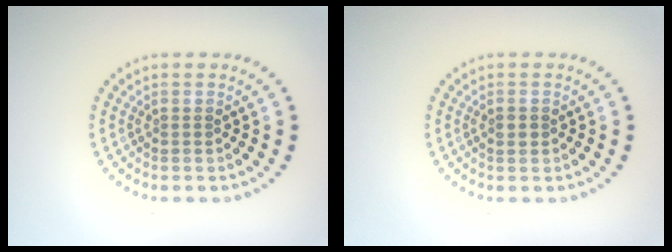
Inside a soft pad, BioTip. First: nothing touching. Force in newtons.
{"total": 1.3, "press": 1.3, "slide": 0.1}